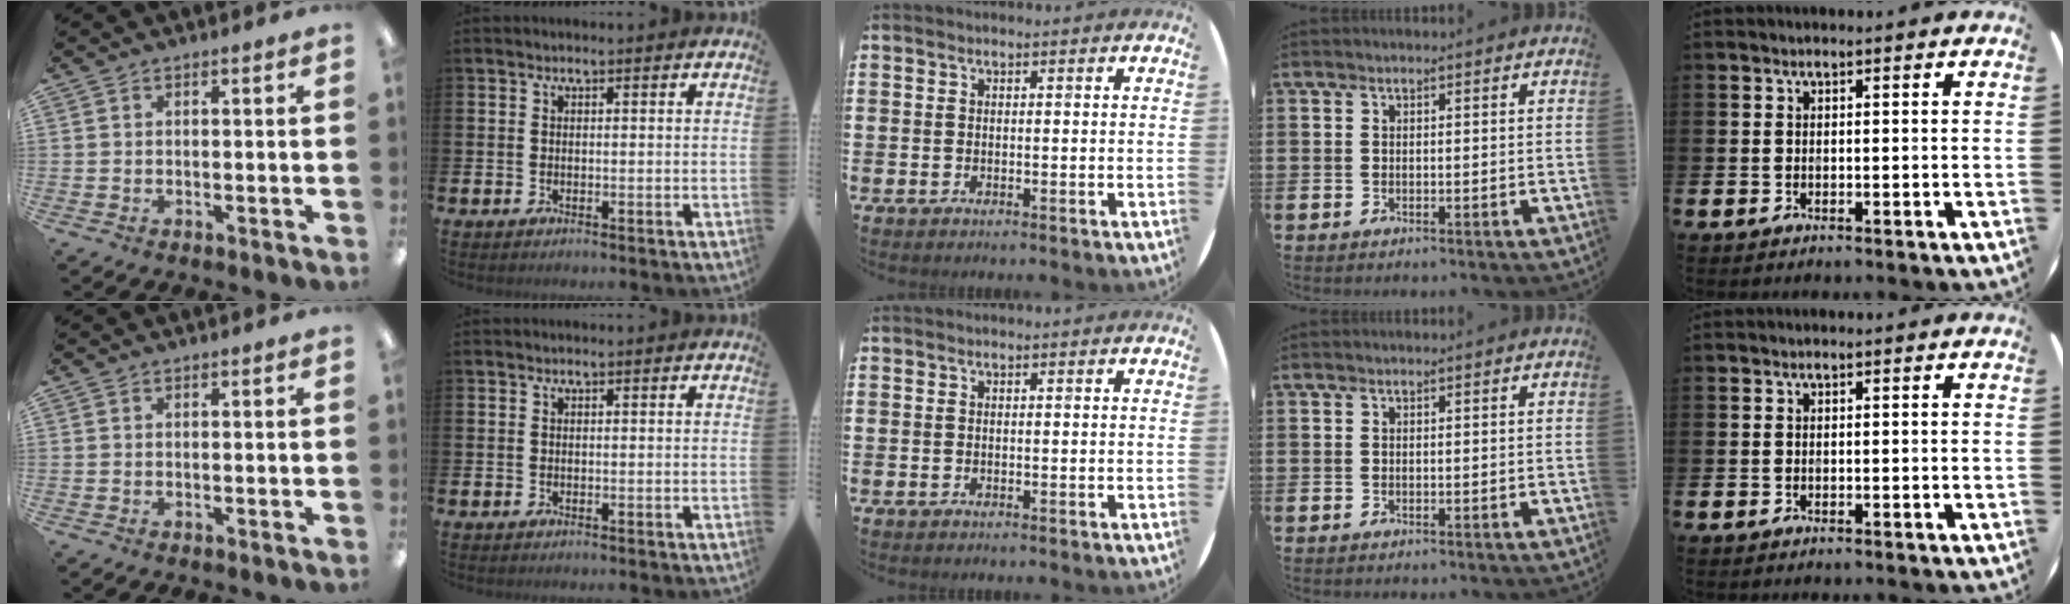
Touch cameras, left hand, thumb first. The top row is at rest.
{}